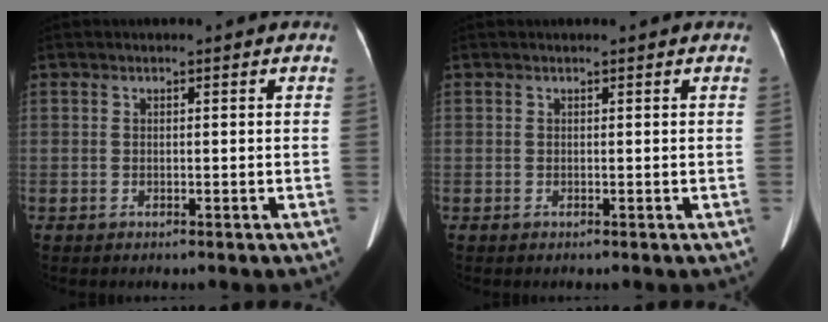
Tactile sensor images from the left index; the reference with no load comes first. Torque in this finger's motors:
{"motor_torque": [-0.28, 0.39, -0.04, -0.03]}